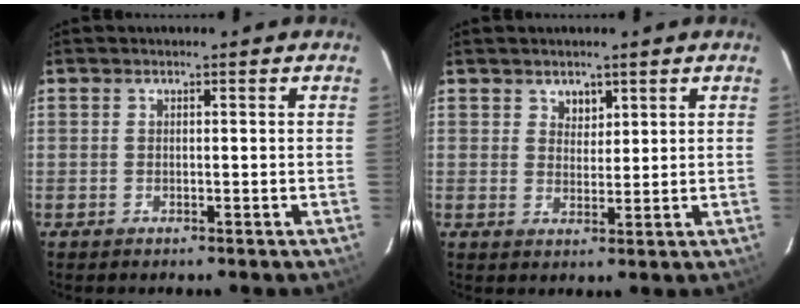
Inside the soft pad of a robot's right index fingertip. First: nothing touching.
{"total": 2.7, "force": [1.8, 1.9, 0.7], "torque": [-0.005, 0.003, 0.032]}